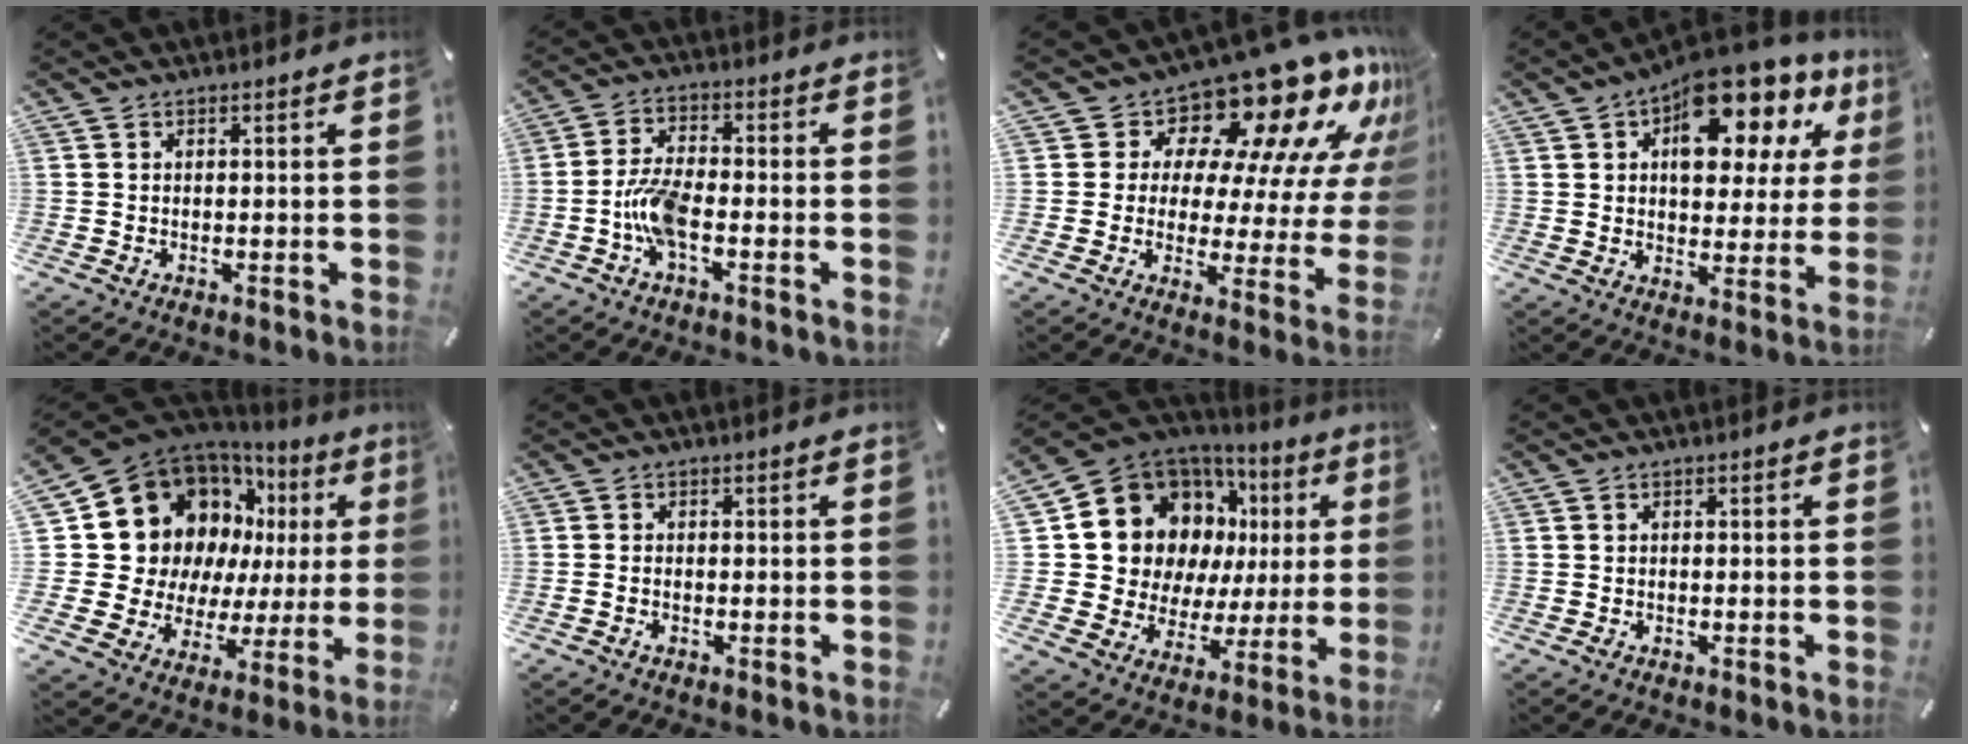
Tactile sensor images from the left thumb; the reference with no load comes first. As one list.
[{"total": 7.5, "force": [-2.8, 3.2, 6.2], "torque": [-0.135, 0.002, -0.052]}, {"total": 16.0, "force": [12.7, 6.7, 7.1], "torque": [-0.082, -0.127, 0.202]}, {"total": 16.4, "force": [9.6, 8.5, 10.2], "torque": [-0.137, -0.059, 0.165]}, {"total": 18.9, "force": [8.2, 14.8, 8.5], "torque": [-0.129, -0.074, 0.177]}, {"total": 1.1, "force": [-0.7, 0.5, 0.7], "torque": [-0.015, 0.000, -0.013]}, {"total": 16.7, "force": [7.2, 13.3, 7.0], "torque": [-0.120, -0.062, 0.153]}, {"total": 0.6, "force": [-0.3, 0.4, 0.2], "torque": [-0.003, 0.001, -0.007]}]